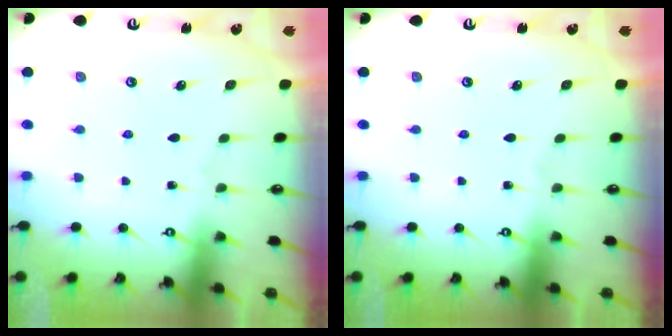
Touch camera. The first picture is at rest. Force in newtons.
{"total": 0.0}